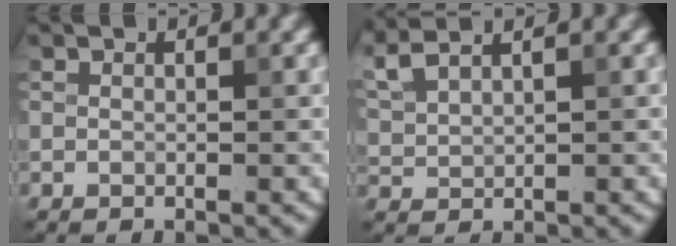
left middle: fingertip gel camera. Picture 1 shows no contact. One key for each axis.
{"total": 4.2, "fx": 3.3, "fy": 1.1, "fz": 2.3, "tx": -0.065, "ty": 0.023, "tz": 0.058}